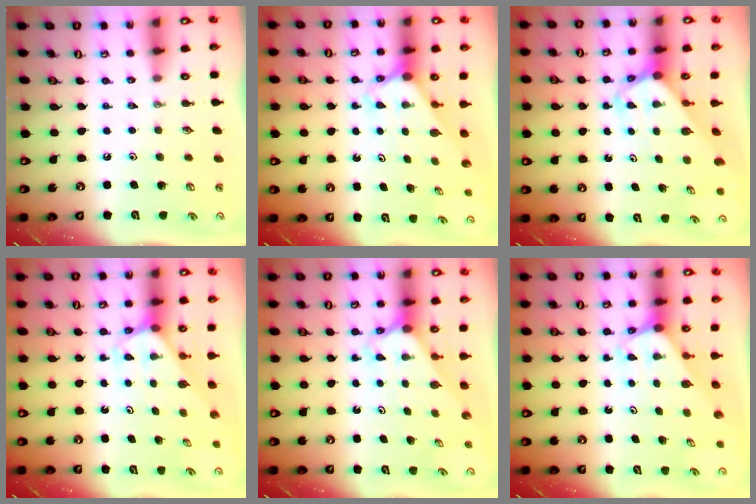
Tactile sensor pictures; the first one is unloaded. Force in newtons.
{"total": 2.3, "press": 2.3, "slide": 0.2}
{"total": 2.7, "press": 2.7, "slide": 0.1}
{"total": 2.6, "press": 2.6, "slide": 0.2}
{"total": 2.2, "press": 2.2, "slide": 0.2}
{"total": 1.8, "press": 1.8, "slide": 0.1}